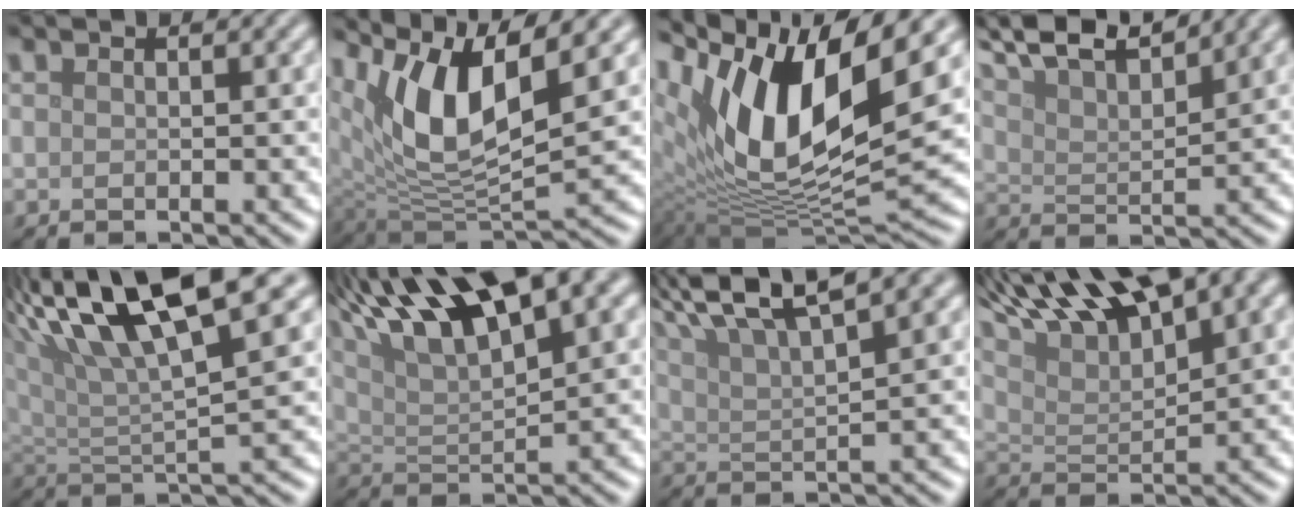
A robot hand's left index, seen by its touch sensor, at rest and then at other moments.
{"total": 9.4, "force": [4.3, 3.3, 7.6], "torque": [-0.147, -0.009, 0.079]}
{"total": 13.9, "force": [6.1, 5.4, 11.3], "torque": [-0.206, 0.004, 0.111]}
{"total": 9.4, "force": [7.8, 1.9, 4.9], "torque": [-0.084, 0.020, 0.115]}
{"total": 11.6, "force": [6.4, 2.9, 9.2], "torque": [-0.164, 0.020, 0.108]}
{"total": 13.3, "force": [8.3, 3.6, 9.8], "torque": [-0.172, 0.029, 0.136]}
{"total": 8.3, "force": [5.7, 1.7, 5.8], "torque": [-0.099, 0.022, 0.100]}
{"total": 12.3, "force": [8.9, 3.2, 7.8], "torque": [-0.147, 0.025, 0.147]}